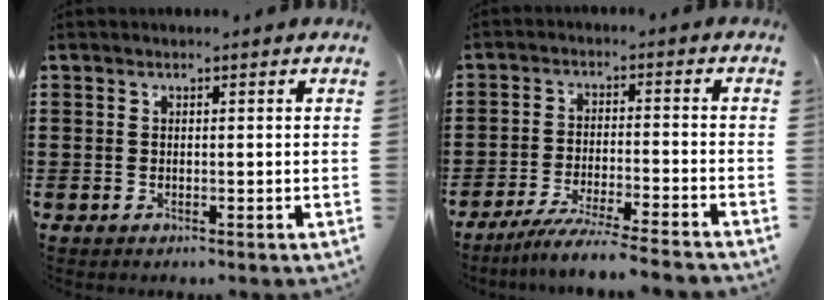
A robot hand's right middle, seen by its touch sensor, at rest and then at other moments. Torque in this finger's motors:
{"motor_torque": [1.76, -0.37, 0.25, 0.10]}